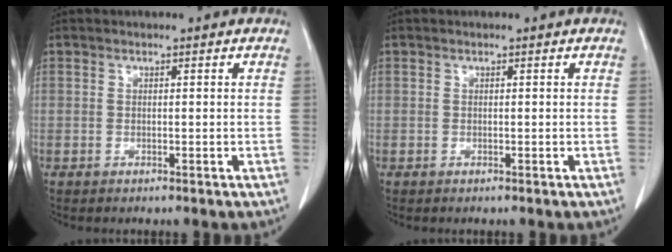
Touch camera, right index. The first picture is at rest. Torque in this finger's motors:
{"motor_torque": [0.00, 0.00, 0.00, 0.00]}